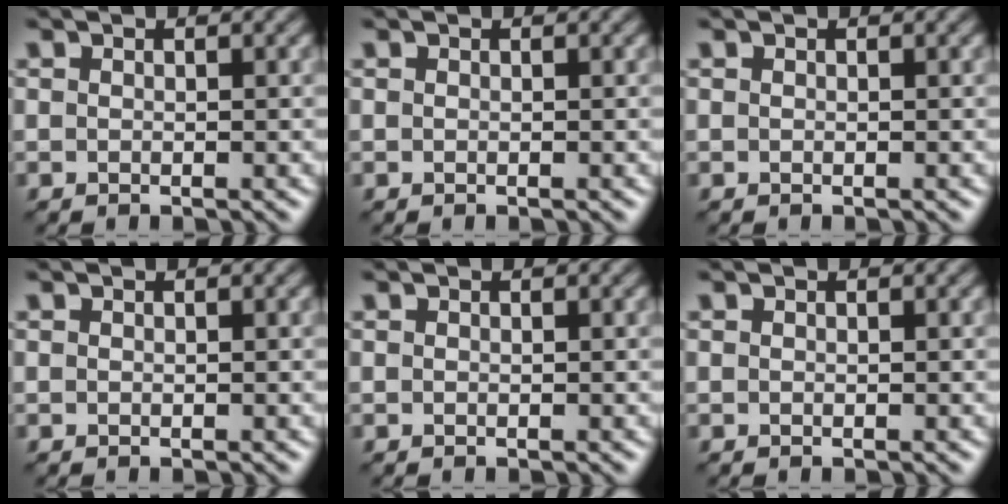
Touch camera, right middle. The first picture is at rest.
{"total": 0.0}
{"total": 0.0}
{"total": 0.0}
{"total": 0.0}
{"total": 0.0}